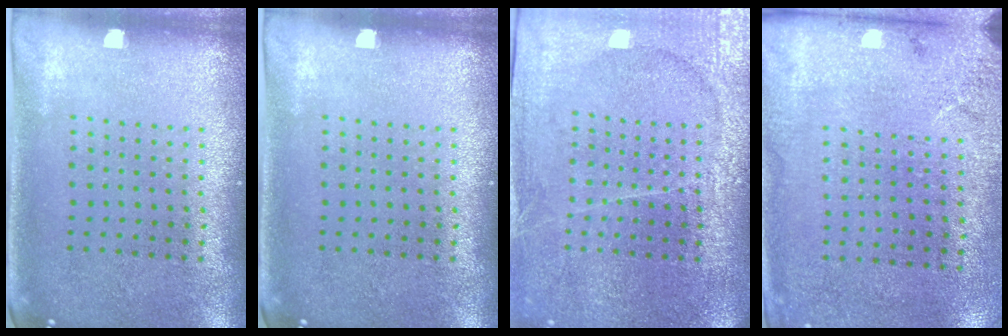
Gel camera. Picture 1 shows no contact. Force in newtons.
{"total": 0.0}
{"total": 3.8, "press": 3.4, "slide": 1.7}
{"total": 2.7, "press": 2.2, "slide": 1.5}